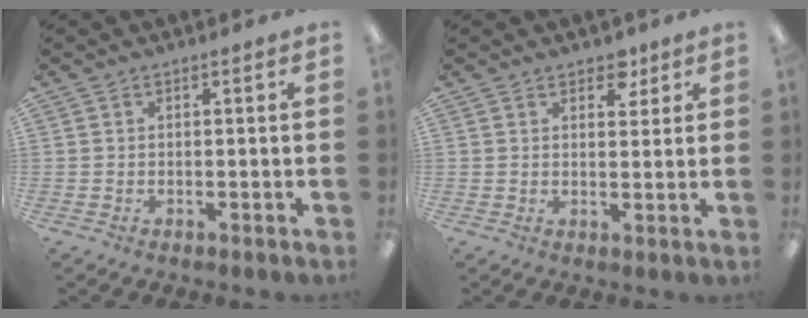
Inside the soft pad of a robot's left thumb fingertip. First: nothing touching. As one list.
[{"total": 4.5, "force": [3.4, 2.6, 1.5], "torque": [-0.004, -0.015, 0.056]}]